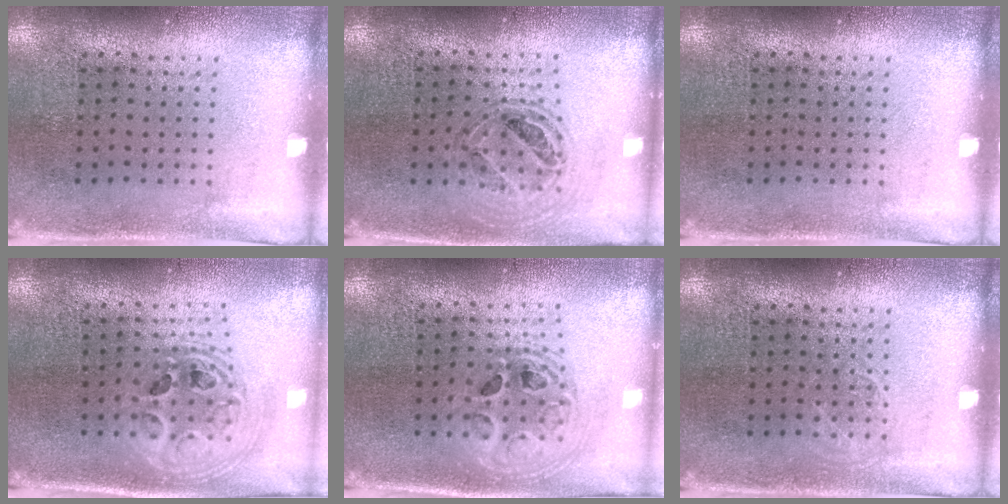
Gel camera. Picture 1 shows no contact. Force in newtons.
{"total": 0.7, "press": 0.6, "slide": 0.2}
{"total": 0.0}
{"total": 2.4, "press": 1.8, "slide": 1.5}
{"total": 1.9, "press": 1.6, "slide": 1.1}
{"total": 0.9, "press": 0.8, "slide": 0.2}